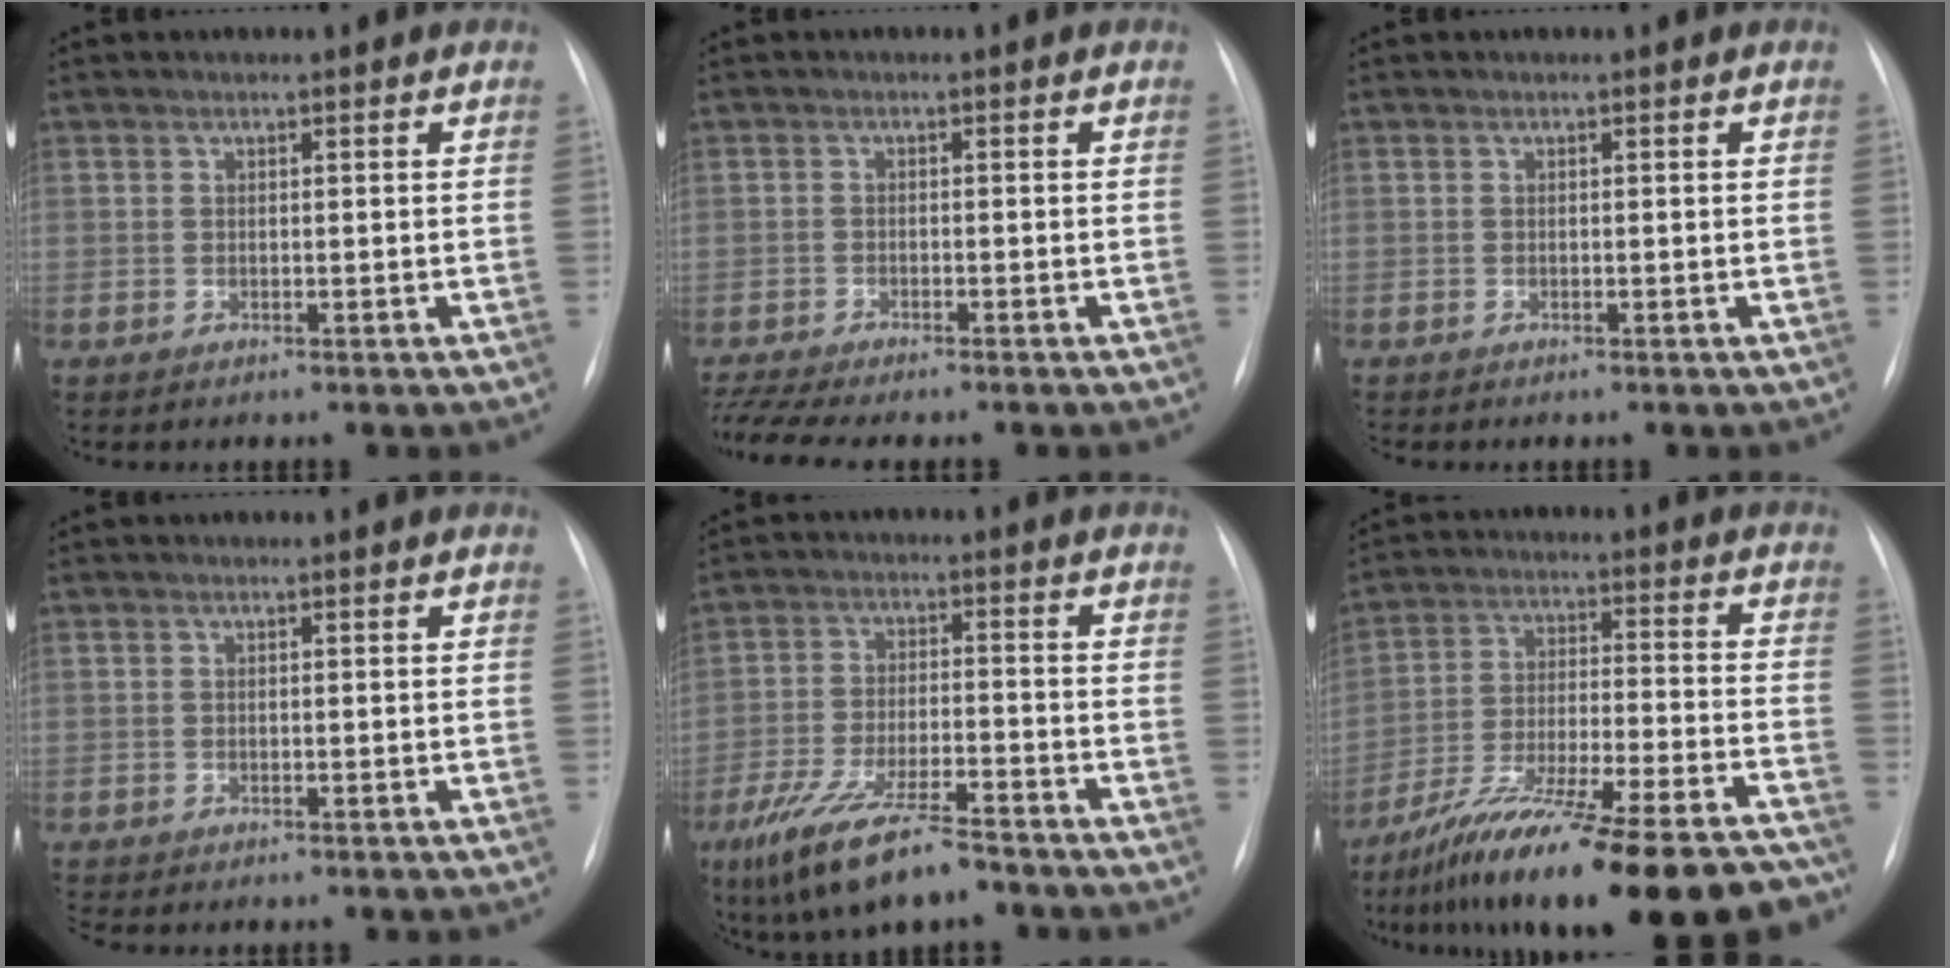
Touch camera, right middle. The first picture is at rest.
{"total": 7.7, "force": [-6.8, 0.6, 3.6], "torque": [-0.067, -0.007, -0.106]}
{"total": 0.0}
{"total": 0.8, "force": [-0.8, -0.2, 0.0], "torque": [0.005, -0.002, -0.010]}
{"total": 12.0, "force": [-8.7, 2.4, 8.0], "torque": [-0.158, -0.025, -0.152]}
{"total": 25.8, "force": [-21.2, 2.4, 14.4], "torque": [-0.182, -0.017, -0.327]}